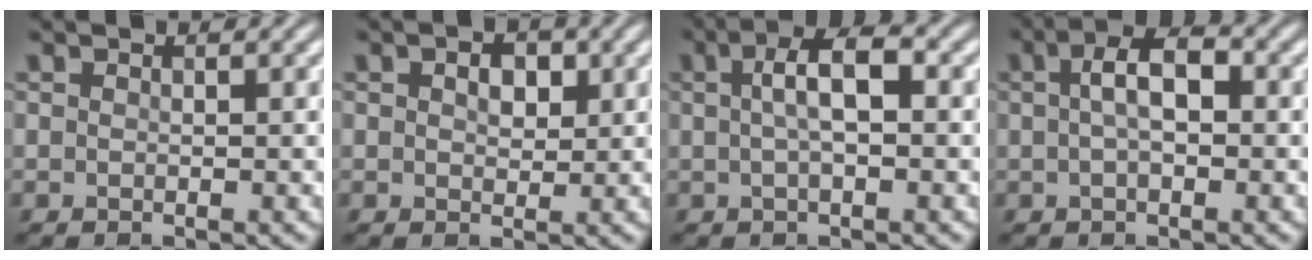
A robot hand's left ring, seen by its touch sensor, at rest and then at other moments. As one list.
[{"total": 2.4, "force": [0.8, 1.6, 1.7], "torque": [-0.027, 0.001, 0.012]}, {"total": 3.9, "force": [0.5, 1.2, 3.7], "torque": [-0.067, 0.009, 0.006]}, {"total": 4.0, "force": [0.5, 1.8, 3.6], "torque": [-0.065, 0.008, 0.003]}]